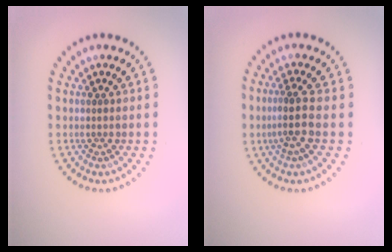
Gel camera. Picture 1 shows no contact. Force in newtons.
{"total": 2.7, "press": 2.1, "slide": 1.7}